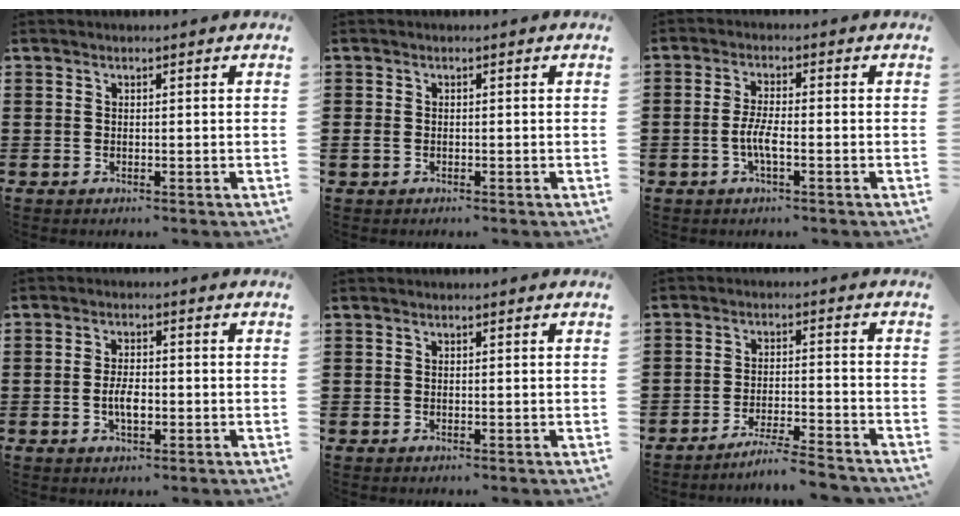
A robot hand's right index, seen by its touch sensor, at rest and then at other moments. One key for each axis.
{"total": 1.0, "fx": -0.2, "fy": 0.8, "fz": 0.6, "tx": -0.019, "ty": 0.002, "tz": -0.007}
{"total": 4.0, "fx": -1.4, "fy": 0.6, "fz": 3.7, "tx": -0.087, "ty": -0.009, "tz": -0.030}
{"total": 3.8, "fx": -0.9, "fy": 1.5, "fz": 3.4, "tx": -0.071, "ty": -0.004, "tz": -0.016}
{"total": 0.0}
{"total": 5.1, "fx": -4.7, "fy": -0.7, "fz": 1.7, "tx": -0.037, "ty": -0.015, "tz": -0.094}